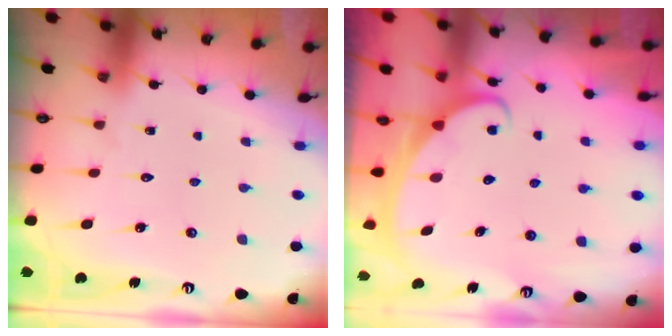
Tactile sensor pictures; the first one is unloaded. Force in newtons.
{"total": 2.4, "press": 2.4, "slide": 0.3}